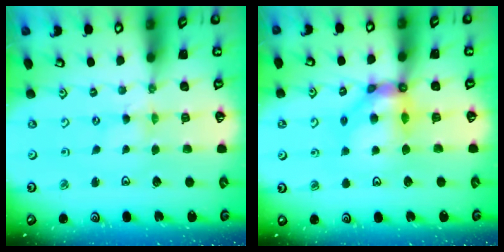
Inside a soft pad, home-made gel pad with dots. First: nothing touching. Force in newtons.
{"total": 10.9, "press": 10.8, "slide": 1.0}